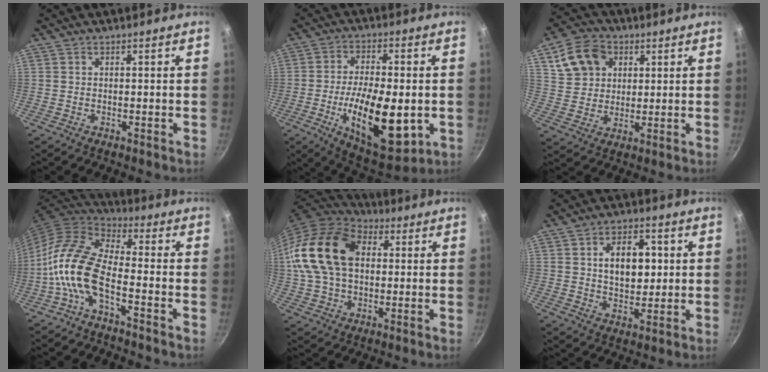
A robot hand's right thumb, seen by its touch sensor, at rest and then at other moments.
{"total": 18.4, "force": [-3.8, 7.9, 16.2], "torque": [-0.251, 0.001, -0.054]}
{"total": 11.3, "force": [4.4, 8.8, 5.4], "torque": [-0.080, 0.005, 0.079]}
{"total": 12.3, "force": [-4.6, 5.4, 10.1], "torque": [-0.199, 0.044, -0.106]}
{"total": 19.5, "force": [3.0, 13.5, 13.8], "torque": [-0.247, 0.023, 0.043]}
{"total": 10.5, "force": [1.8, 6.7, 7.9], "torque": [-0.093, 0.000, 0.028]}